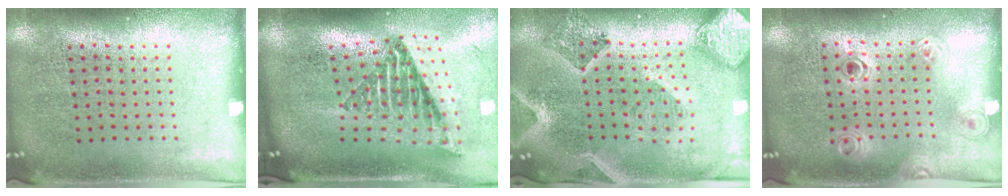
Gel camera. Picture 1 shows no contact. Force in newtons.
{"total": 2.6, "press": 1.7, "slide": 1.9}
{"total": 2.2, "press": 2.0, "slide": 0.9}
{"total": 1.2, "press": 1.1, "slide": 0.5}